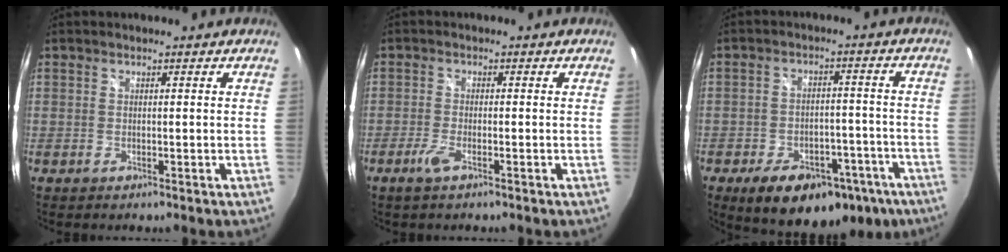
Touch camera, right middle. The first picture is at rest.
{"total": 2.9, "force": [-1.9, 0.5, 2.2], "torque": [-0.053, -0.006, -0.038]}
{"total": 18.1, "force": [-11.7, 9.5, 10.0], "torque": [-0.174, 0.000, -0.143]}